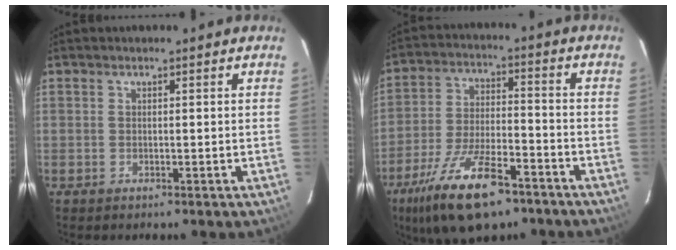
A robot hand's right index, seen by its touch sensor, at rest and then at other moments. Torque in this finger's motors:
{"motor_torque": [1.33, -0.81, 1.00, 0.17]}